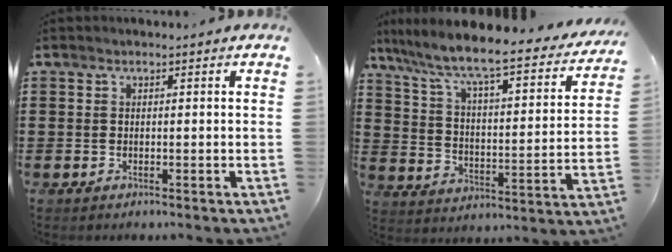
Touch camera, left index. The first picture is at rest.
{"total": 6.9, "force": [6.0, 0.3, 3.5], "torque": [-0.098, -0.053, 0.092]}